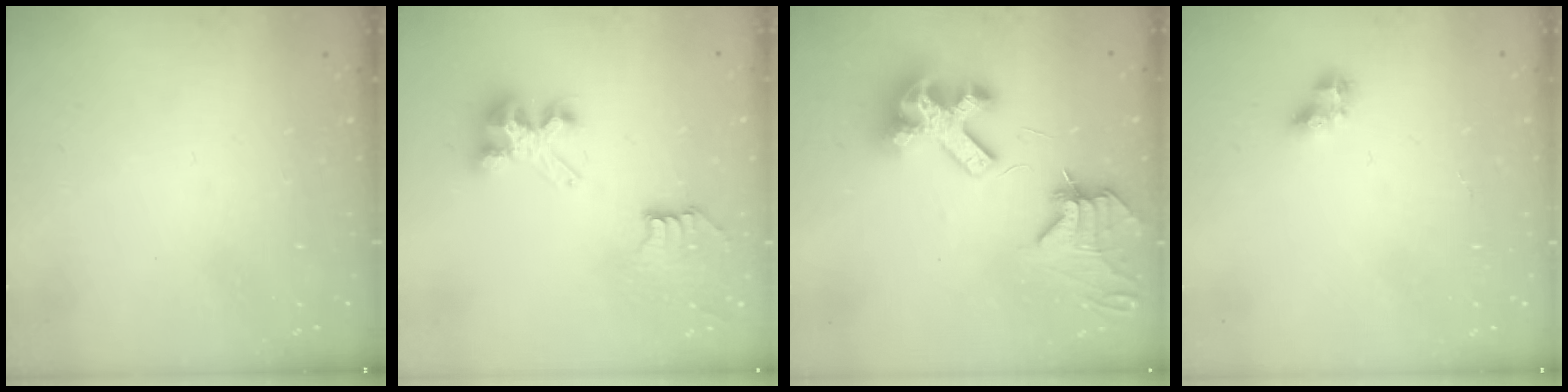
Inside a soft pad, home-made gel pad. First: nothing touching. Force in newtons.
{"total": 6.6, "press": 6.6, "slide": 0.1}
{"total": 11.5, "press": 11.4, "slide": 1.5}
{"total": 5.1, "press": 5.0, "slide": 0.4}